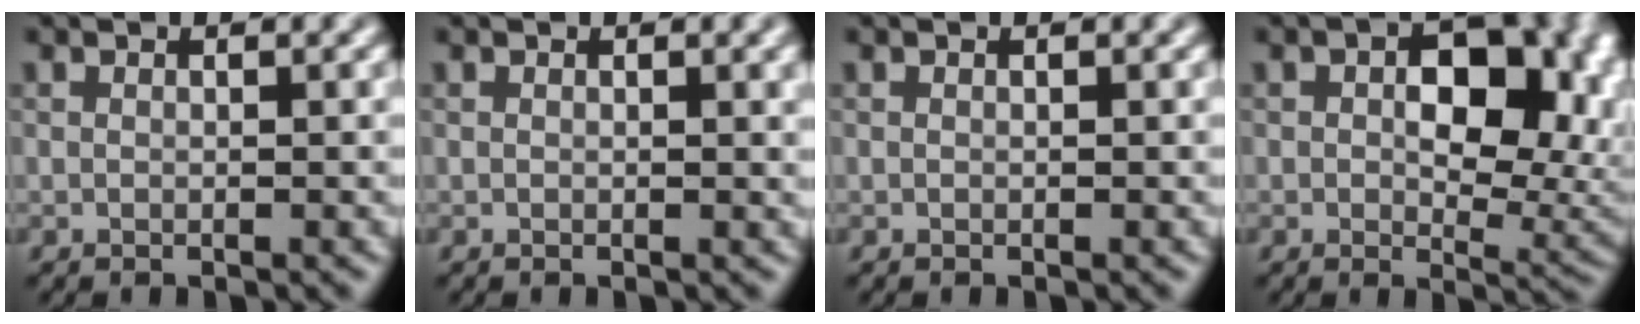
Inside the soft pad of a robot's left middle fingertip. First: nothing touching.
{"total": 1.3, "force": [0.7, 0.5, 1.0], "torque": [-0.007, 0.007, 0.008]}
{"total": 0.0}
{"total": 10.3, "force": [1.7, 6.0, 8.1], "torque": [-0.107, -0.003, 0.044]}